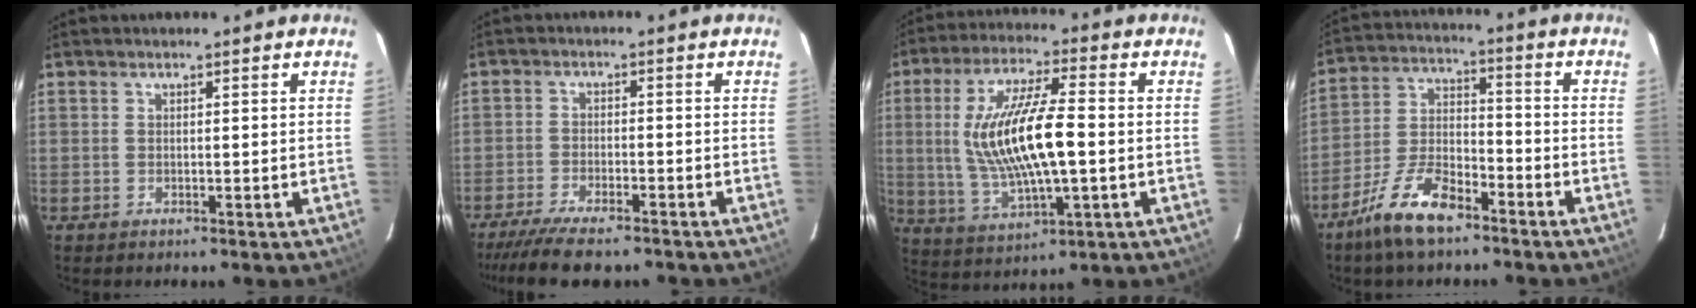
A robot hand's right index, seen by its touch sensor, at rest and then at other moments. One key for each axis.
{"total": 11.0, "fx": -9.3, "fy": 2.3, "fz": 5.4, "tx": -0.128, "ty": -0.028, "tz": -0.156}
{"total": 16.2, "fx": -0.2, "fy": 4.6, "fz": 15.6, "tx": -0.300, "ty": 0.000, "tz": 0.008}
{"total": 11.9, "fx": -8.4, "fy": 4.2, "fz": 7.2, "tx": -0.157, "ty": 0.004, "tz": -0.157}